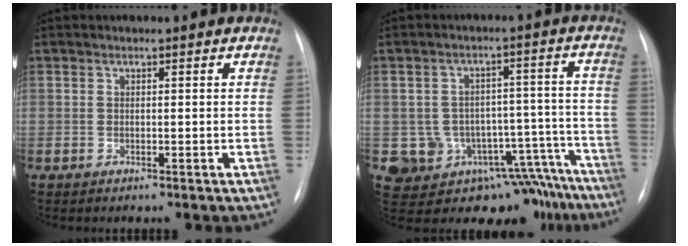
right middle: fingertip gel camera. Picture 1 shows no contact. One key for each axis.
{"total": 15.3, "fx": -11.3, "fy": 9.3, "fz": 4.6, "tx": -0.034, "ty": 0.060, "tz": -0.135}